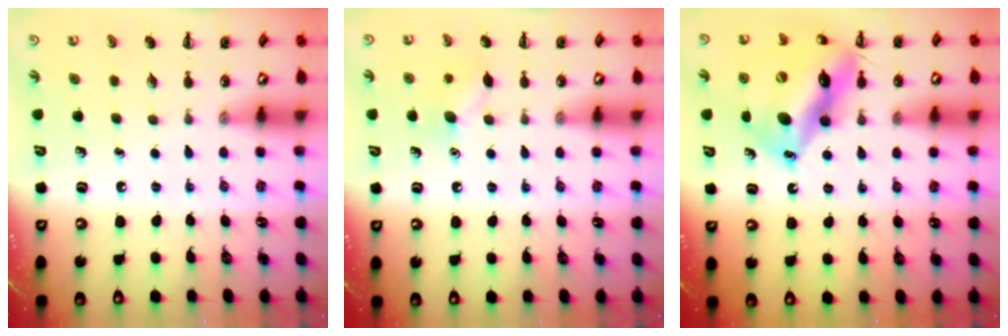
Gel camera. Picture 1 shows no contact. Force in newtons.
{"total": 7.1, "press": 6.9, "slide": 1.4}
{"total": 16.9, "press": 16.7, "slide": 3.0}